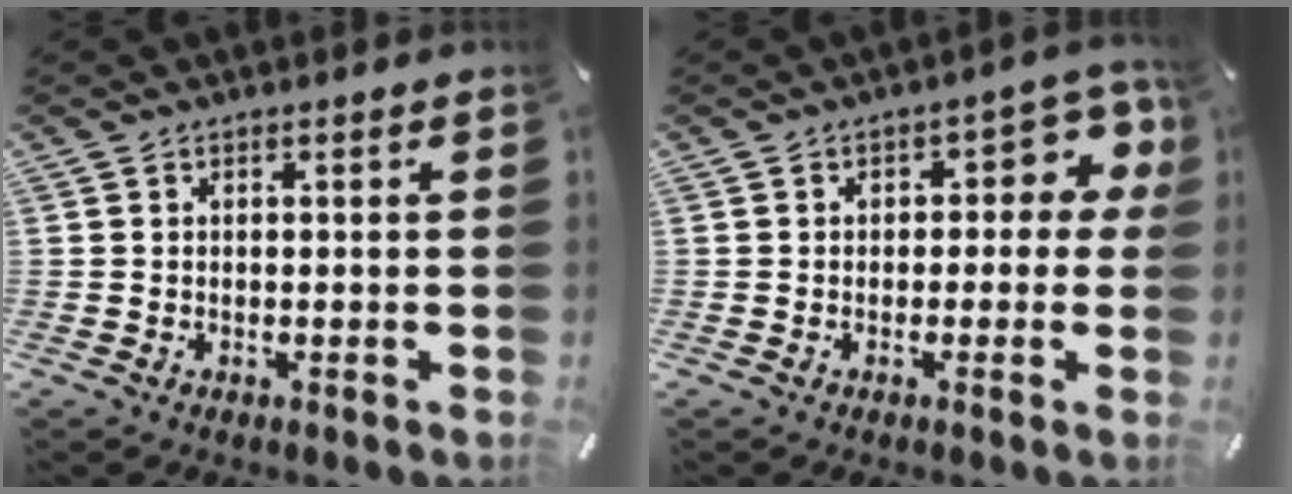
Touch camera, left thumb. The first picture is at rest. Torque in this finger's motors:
{"motor_torque": [0.14, 0.08, 0.26, 0.26, 0.03]}